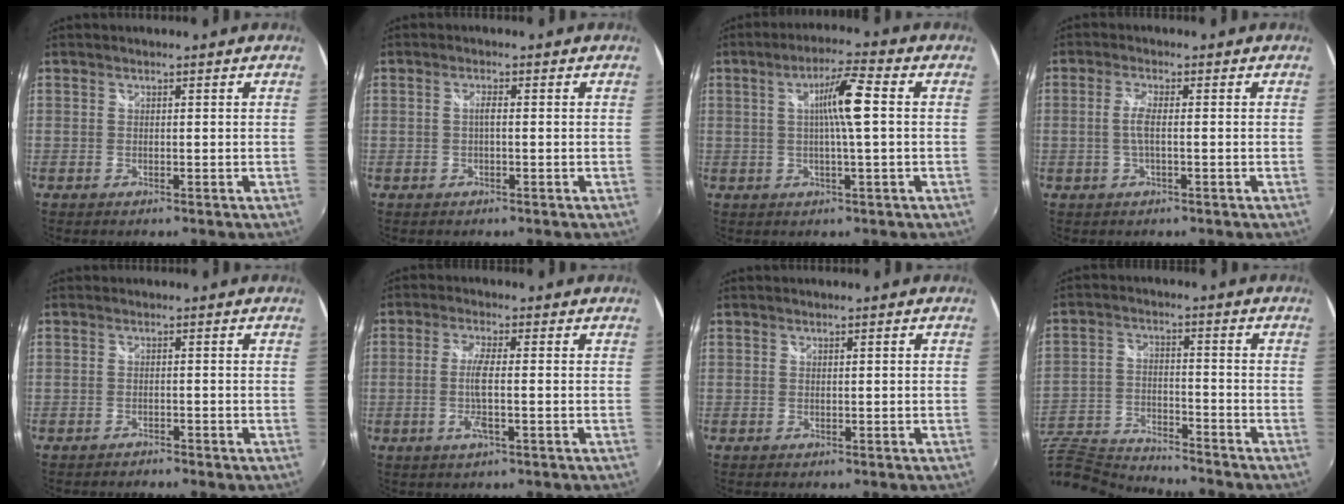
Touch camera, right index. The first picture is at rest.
{"total": 1.2, "force": [-0.1, 0.1, 1.2], "torque": [-0.022, 0.004, -0.004]}
{"total": 7.4, "force": [0.8, 0.0, 7.4], "torque": [-0.126, 0.007, 0.013]}
{"total": 2.8, "force": [-0.4, 0.3, 2.7], "torque": [-0.056, 0.000, -0.007]}
{"total": 1.5, "force": [-1.4, 0.5, 0.1], "torque": [-0.011, -0.004, -0.025]}
{"total": 4.9, "force": [-1.3, 0.2, 4.7], "torque": [-0.092, -0.009, -0.024]}
{"total": 0.6, "force": [-0.1, 0.0, 0.6], "torque": [-0.007, 0.003, -0.002]}
{"total": 16.0, "force": [-14.5, 3.9, 5.5], "torque": [-0.146, -0.023, -0.260]}